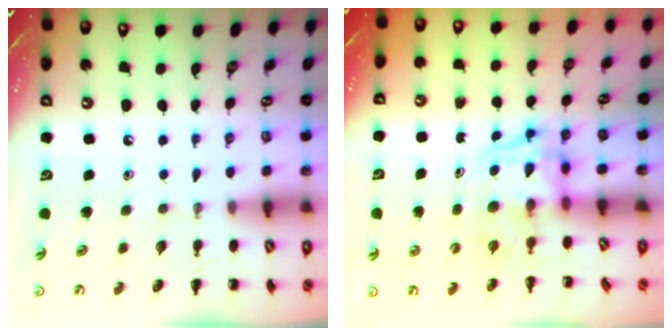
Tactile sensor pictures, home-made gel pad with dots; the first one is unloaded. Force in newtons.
{"total": 3.4, "press": 3.3, "slide": 0.6}